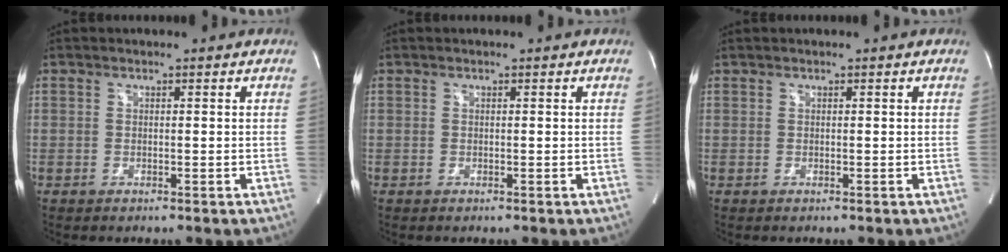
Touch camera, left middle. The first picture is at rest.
{"total": 0.0}
{"total": 0.0}